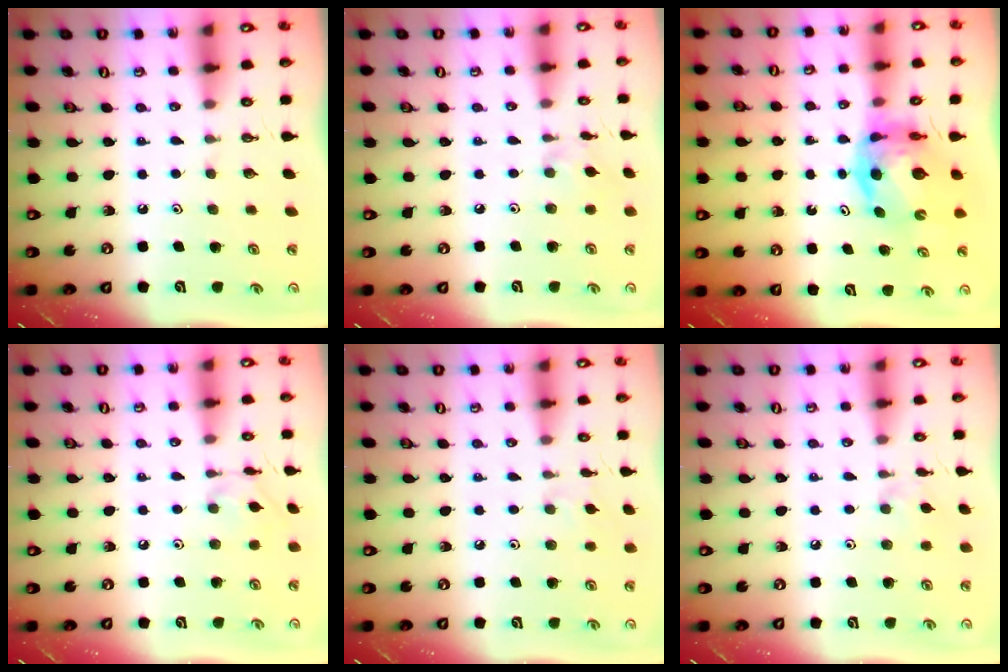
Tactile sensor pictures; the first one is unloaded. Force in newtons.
{"total": 2.6, "press": 2.6, "slide": 0.5}
{"total": 8.6, "press": 8.5, "slide": 0.9}
{"total": 2.6, "press": 2.6, "slide": 0.3}
{"total": 2.9, "press": 2.9, "slide": 0.6}
{"total": 2.8, "press": 2.7, "slide": 0.5}